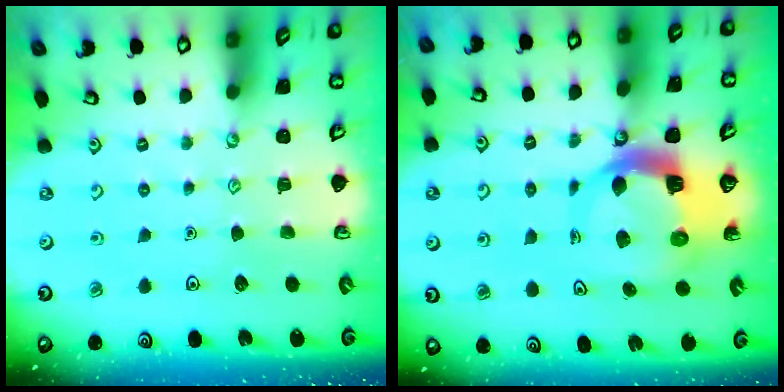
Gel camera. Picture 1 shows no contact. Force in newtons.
{"total": 8.2, "press": 8.1, "slide": 1.1}